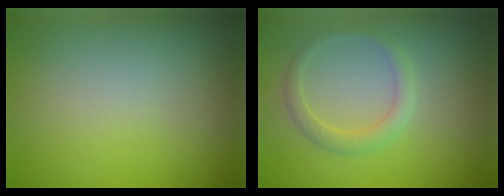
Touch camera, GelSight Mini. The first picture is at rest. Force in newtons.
{"total": 1.8, "press": 1.8, "slide": 0.0}